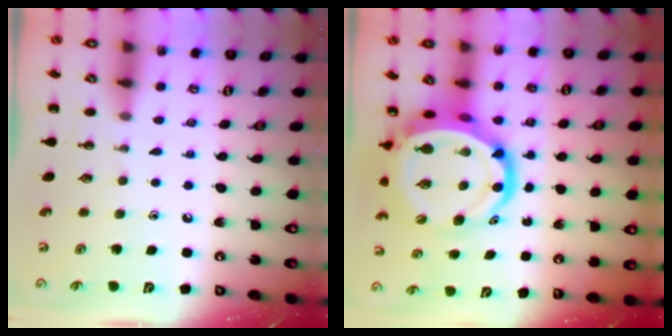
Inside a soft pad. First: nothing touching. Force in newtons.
{"total": 13.2, "press": 12.7, "slide": 3.6}